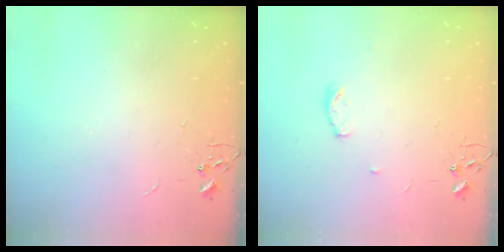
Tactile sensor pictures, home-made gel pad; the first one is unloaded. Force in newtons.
{"total": 4.9, "press": 4.8, "slide": 0.6}